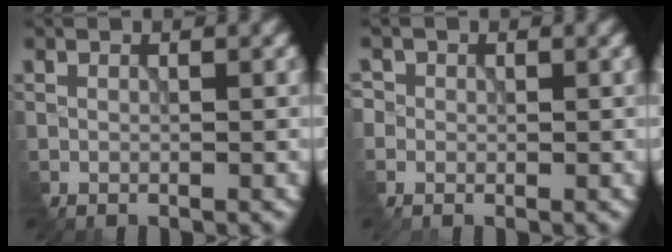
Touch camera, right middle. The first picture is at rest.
{"total": 1.6, "force": [0.0, 1.5, 0.4], "torque": [-0.016, 0.005, -0.002]}